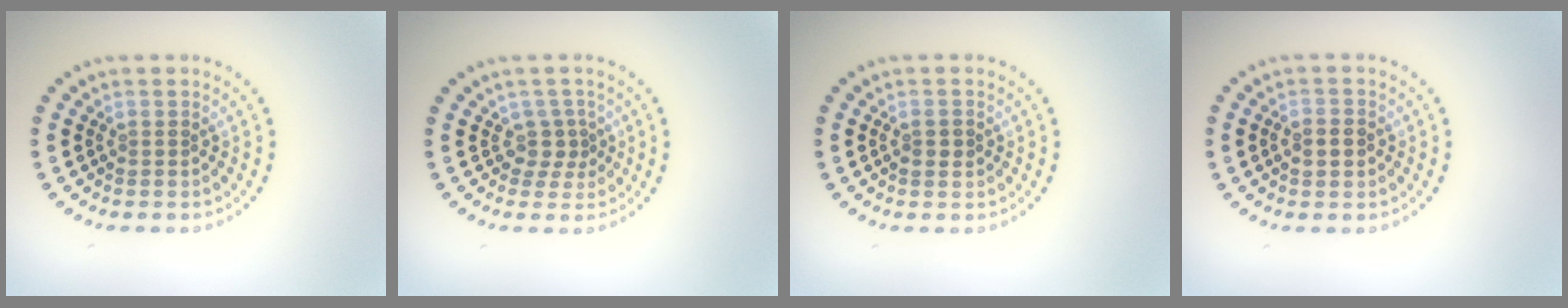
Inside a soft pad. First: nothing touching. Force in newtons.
{"total": 1.8, "press": 1.2, "slide": 1.4}
{"total": 1.2, "press": 1.2, "slide": 0.2}
{"total": 1.7, "press": 1.7, "slide": 0.3}